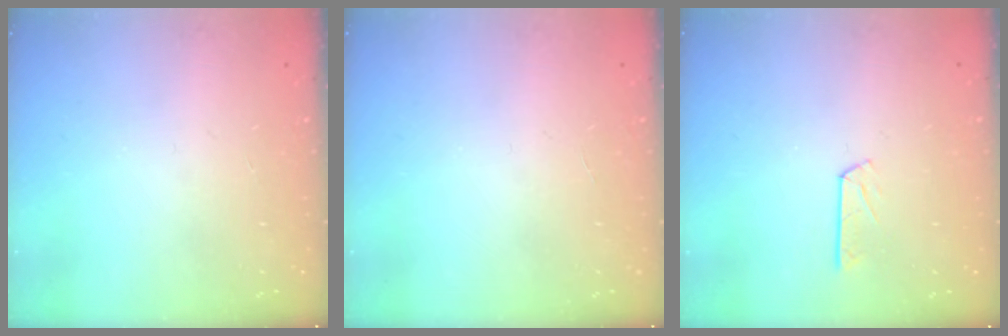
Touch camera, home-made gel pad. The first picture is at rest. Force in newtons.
{"total": 0.0}
{"total": 3.7, "press": 3.6, "slide": 0.3}